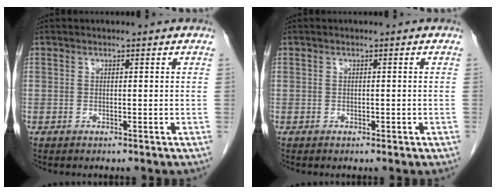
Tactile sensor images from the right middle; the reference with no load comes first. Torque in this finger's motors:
{"motor_torque": [0.08, 0.00, 0.03, -0.01]}